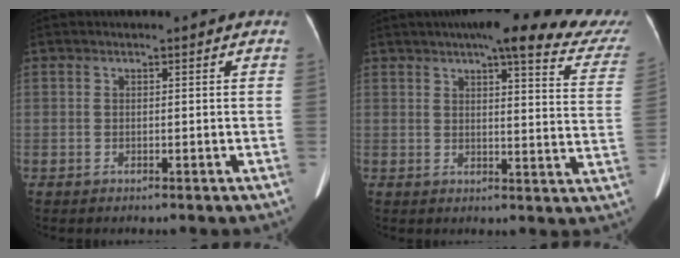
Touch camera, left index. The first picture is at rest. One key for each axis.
{"total": 21.8, "fx": 18.5, "fy": 2.5, "fz": 11.2, "tx": -0.134, "ty": -0.022, "tz": 0.202}